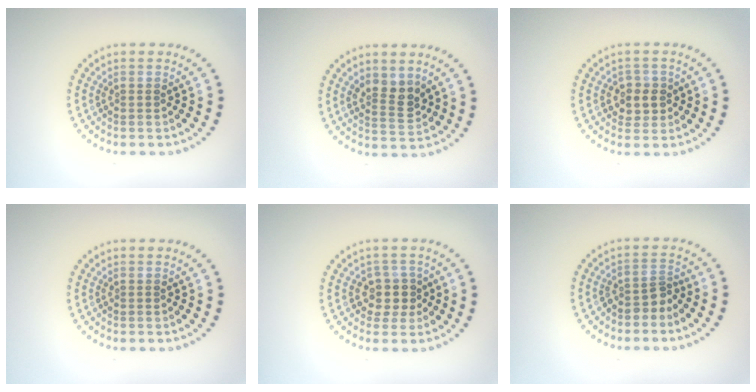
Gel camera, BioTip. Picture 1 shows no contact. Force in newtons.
{"total": 2.6, "press": 2.4, "slide": 1.0}
{"total": 2.4, "press": 2.3, "slide": 0.8}
{"total": 0.0}
{"total": 2.6, "press": 2.2, "slide": 1.3}
{"total": 2.0, "press": 1.4, "slide": 1.4}